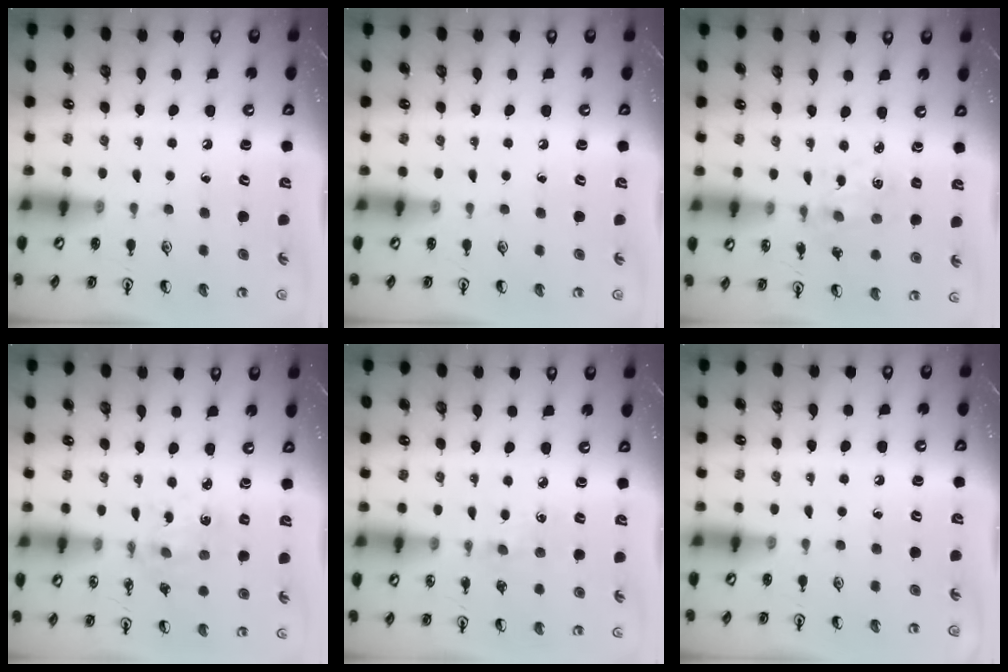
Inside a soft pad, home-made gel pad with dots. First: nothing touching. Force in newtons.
{"total": 0.0}
{"total": 1.3, "press": 1.3, "slide": 0.1}
{"total": 1.6, "press": 1.6, "slide": 0.1}
{"total": 2.8, "press": 2.7, "slide": 0.4}
{"total": 0.0}